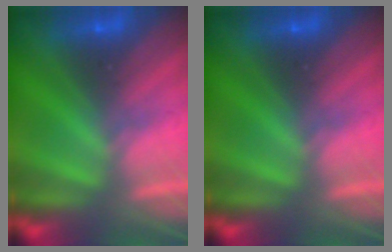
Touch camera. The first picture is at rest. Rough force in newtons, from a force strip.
{"total": 0.0}